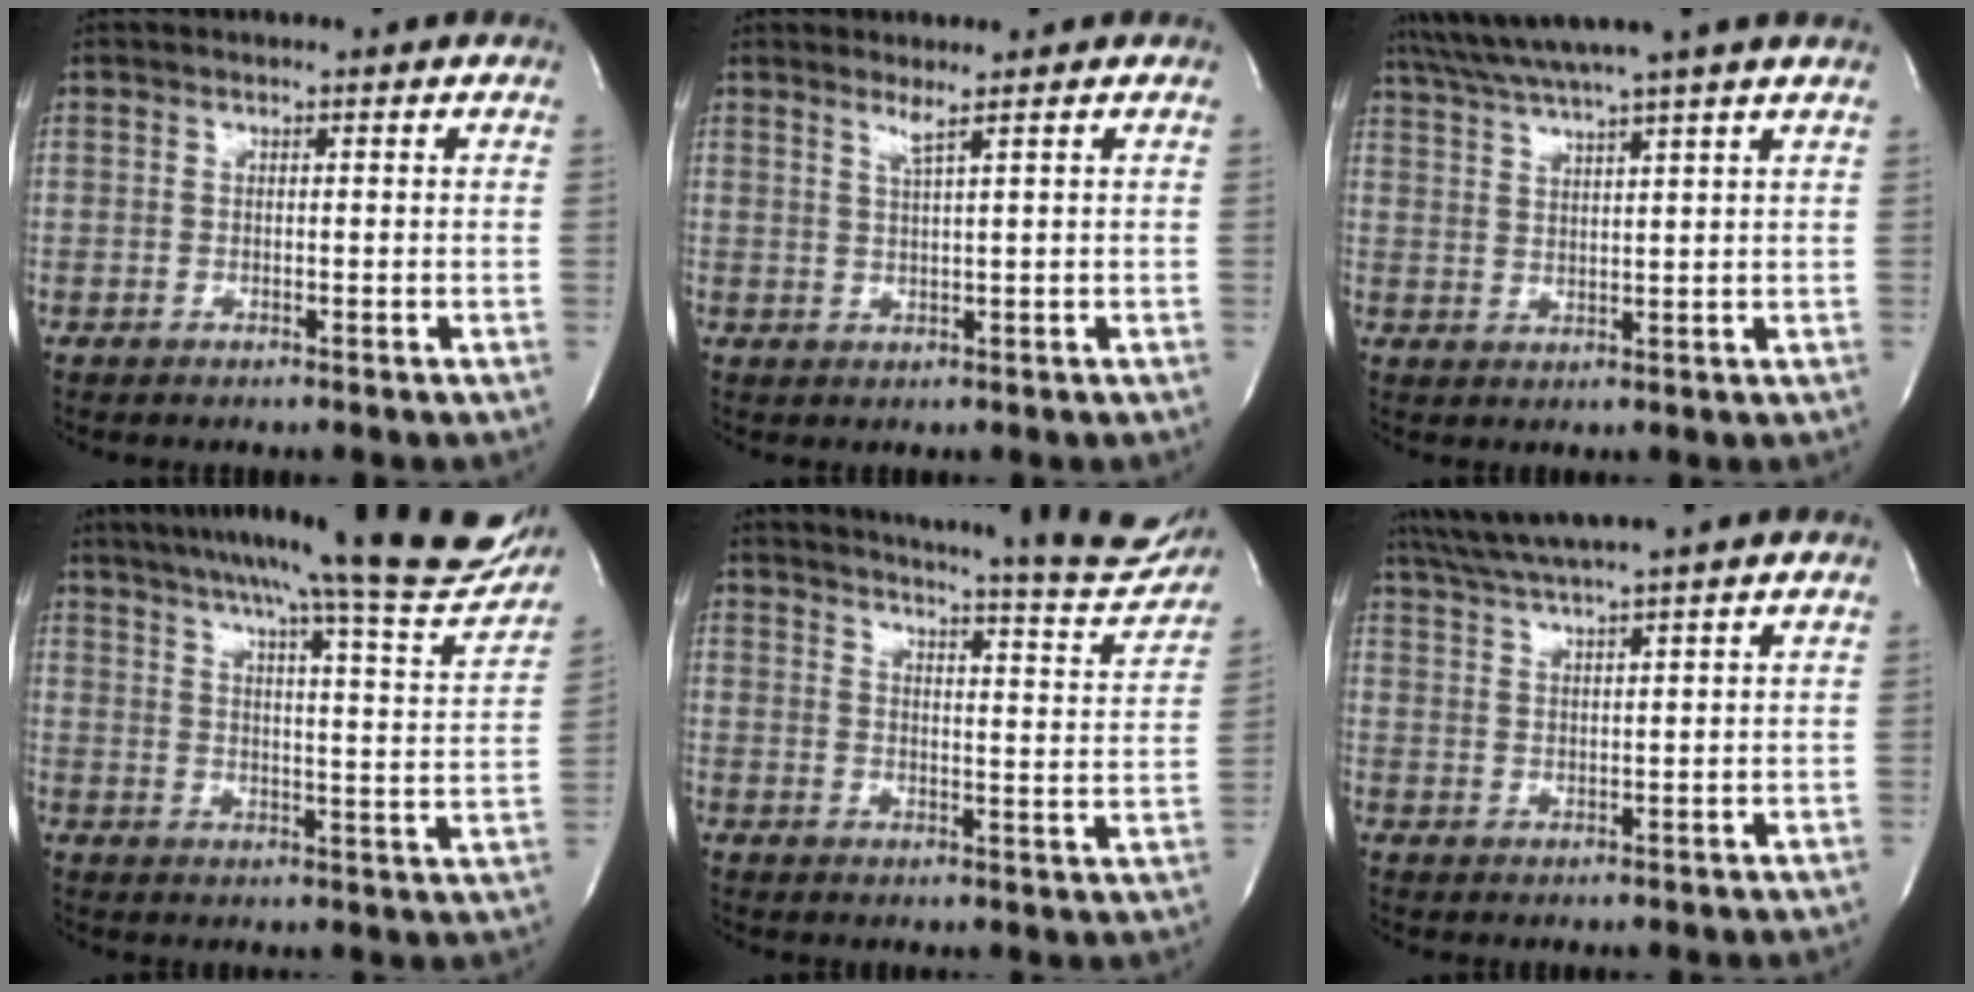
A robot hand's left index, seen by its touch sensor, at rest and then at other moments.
{"total": 1.8, "force": [1.2, -0.7, 1.1], "torque": [-0.032, -0.015, 0.027]}
{"total": 10.4, "force": [8.9, -2.1, 5.1], "torque": [-0.093, 0.011, 0.133]}
{"total": 22.9, "force": [19.8, 0.6, 11.4], "torque": [-0.166, -0.047, 0.252]}
{"total": 20.3, "force": [19.1, 1.3, 6.7], "torque": [-0.097, -0.078, 0.223]}
{"total": 8.4, "force": [7.3, -1.7, 3.9], "torque": [-0.071, 0.014, 0.120]}